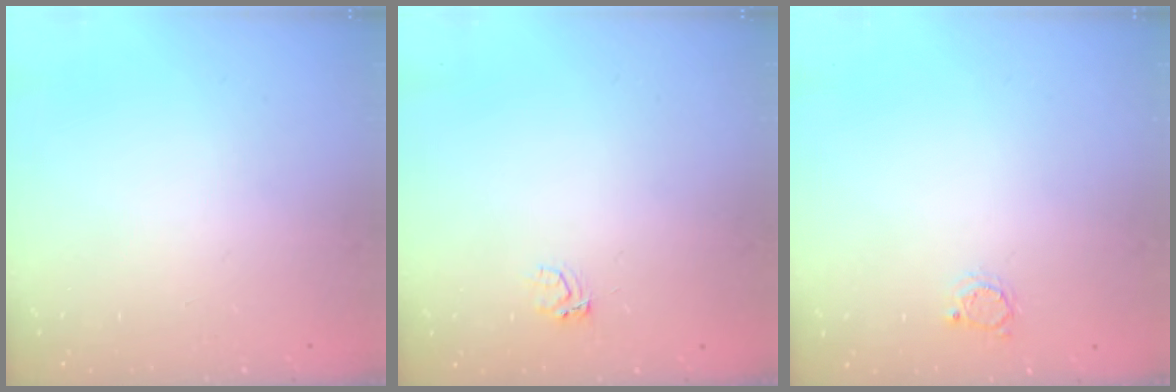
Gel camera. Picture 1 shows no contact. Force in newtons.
{"total": 3.1, "press": 3.1, "slide": 0.4}
{"total": 2.6, "press": 2.6, "slide": 0.4}